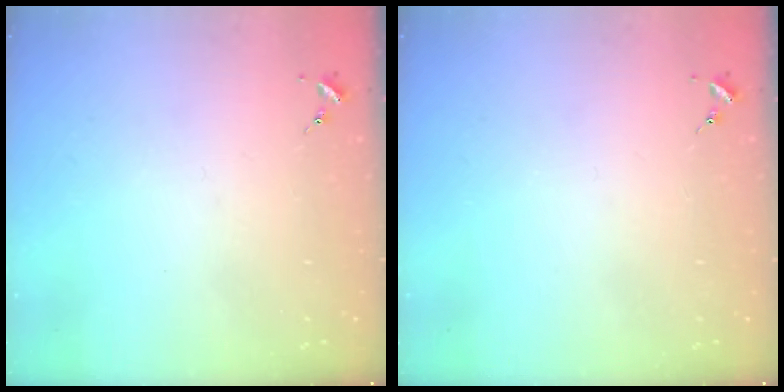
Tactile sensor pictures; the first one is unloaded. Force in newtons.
{"total": 0.0}